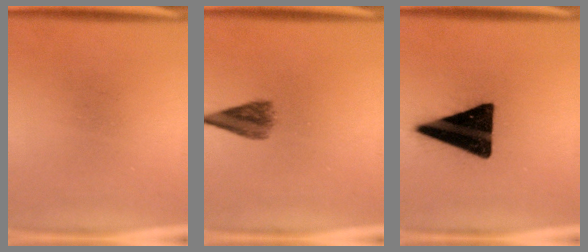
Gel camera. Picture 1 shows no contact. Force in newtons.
{"total": 4.3}
{"total": 19.1}